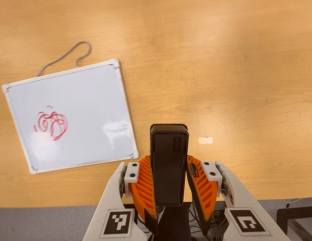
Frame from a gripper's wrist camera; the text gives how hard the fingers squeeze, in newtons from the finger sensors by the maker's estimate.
{"total": 4.5, "left": 2.9, "right": 6.1}